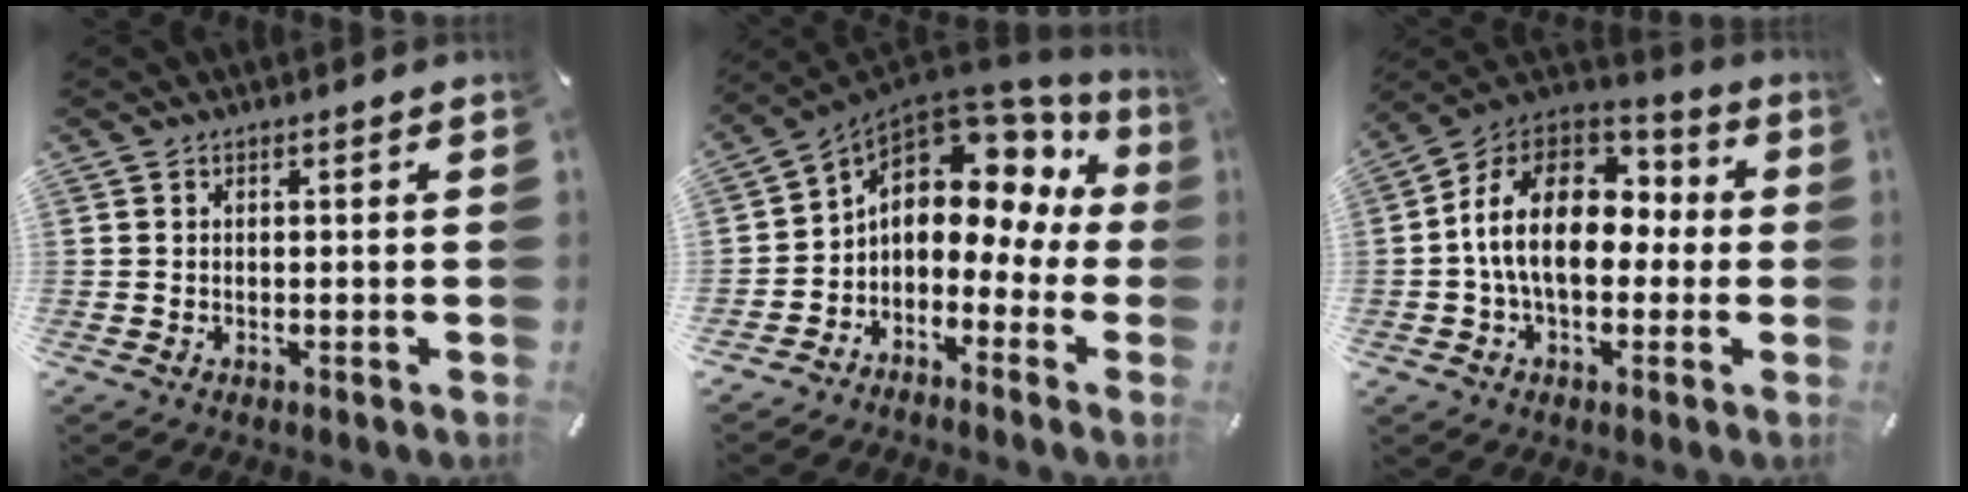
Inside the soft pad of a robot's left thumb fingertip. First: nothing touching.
{"total": 9.0, "force": [2.7, 6.5, 5.7], "torque": [-0.098, -0.034, 0.039]}
{"total": 18.6, "force": [0.0, 12.5, 13.8], "torque": [-0.256, 0.015, -0.001]}